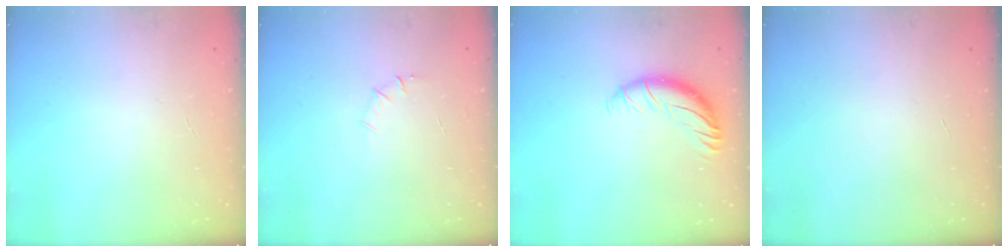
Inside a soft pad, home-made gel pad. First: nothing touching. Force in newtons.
{"total": 4.5, "press": 4.2, "slide": 1.6}
{"total": 10.0, "press": 9.8, "slide": 2.1}
{"total": 0.0}